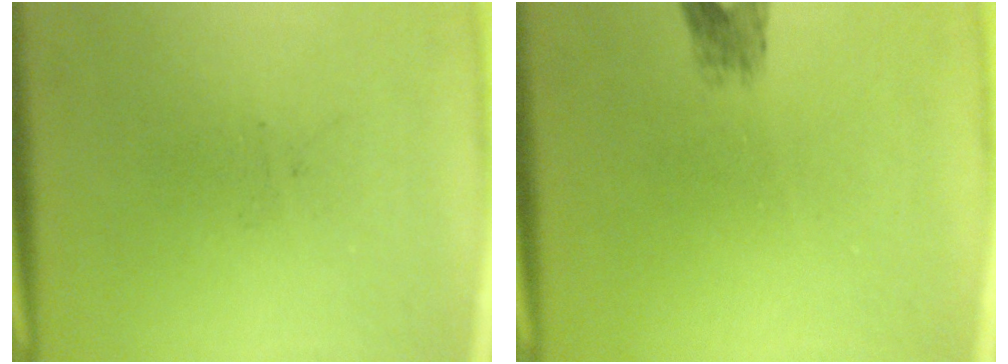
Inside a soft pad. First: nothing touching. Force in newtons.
{"total": 2.0}